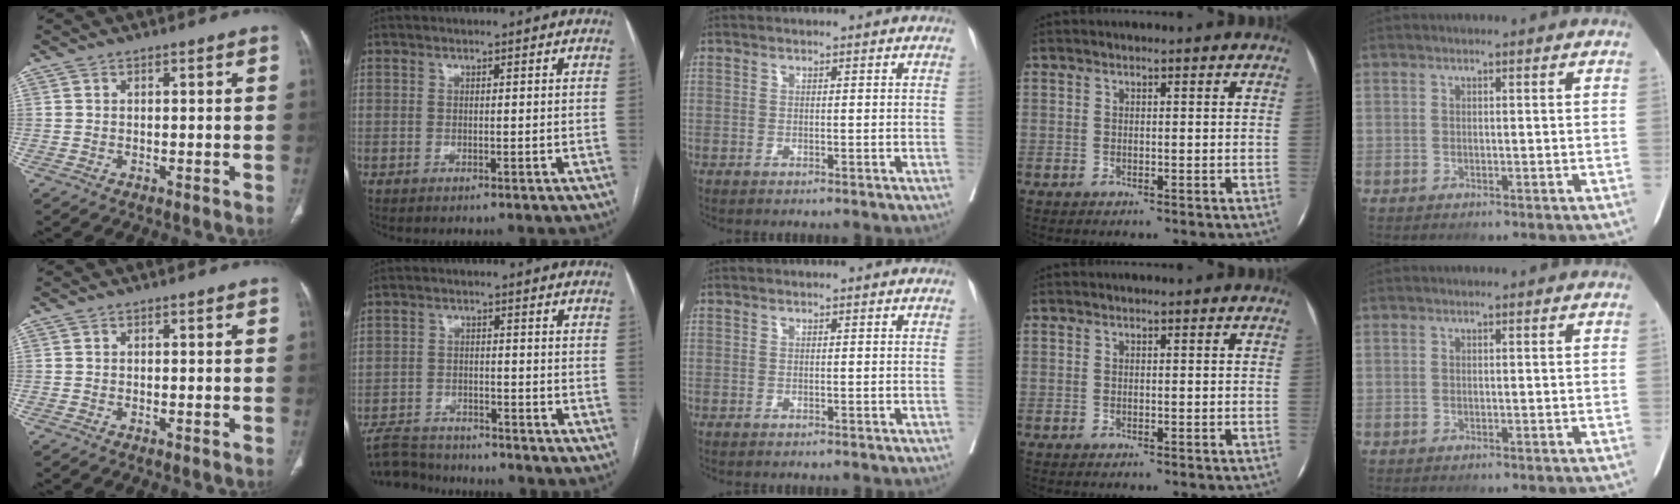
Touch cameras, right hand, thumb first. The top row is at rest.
{"index": {"total": 6.7, "force": [-6.5, 1.3, 0.7], "torque": [-0.015, -0.007, -0.114]}}